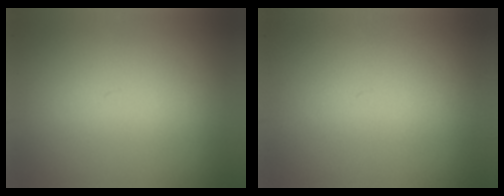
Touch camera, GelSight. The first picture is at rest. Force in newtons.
{"total": 0.0}